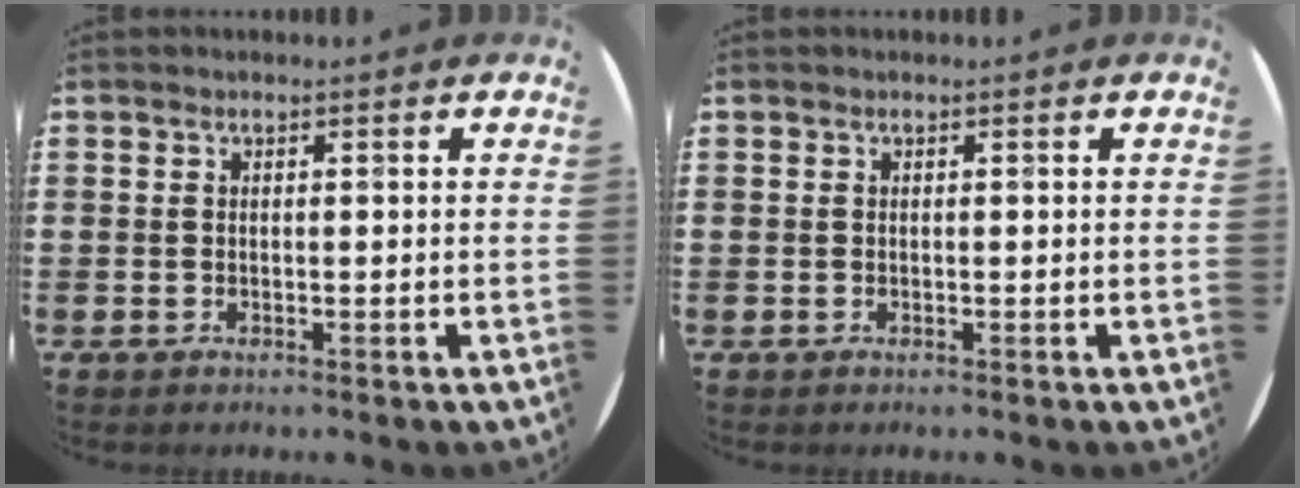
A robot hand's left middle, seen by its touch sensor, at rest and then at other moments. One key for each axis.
{"total": 0.0}